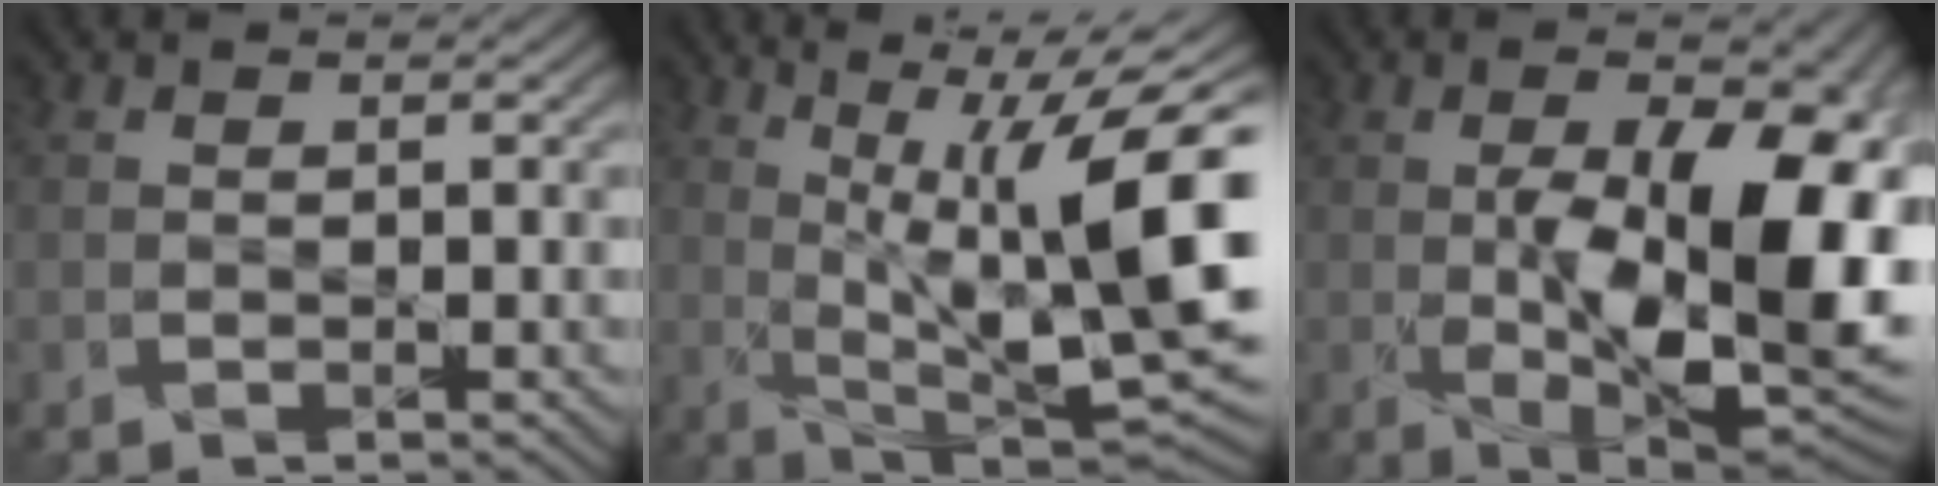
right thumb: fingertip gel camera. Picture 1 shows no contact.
{"total": 15.3, "force": [1.8, 5.3, 14.3], "torque": [-0.210, 0.001, 0.038]}
{"total": 13.7, "force": [-0.9, 5.9, 12.3], "torque": [-0.206, -0.025, -0.003]}